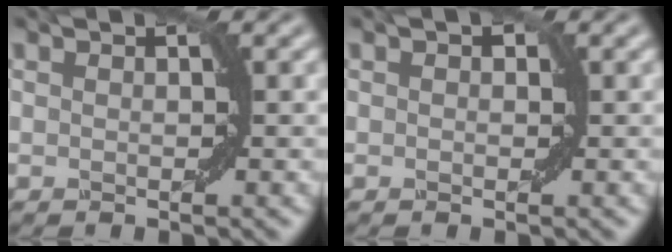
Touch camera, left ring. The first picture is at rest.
{"total": 0.5, "force": [0.0, 0.4, 0.3], "torque": [-0.003, -0.002, 0.001]}